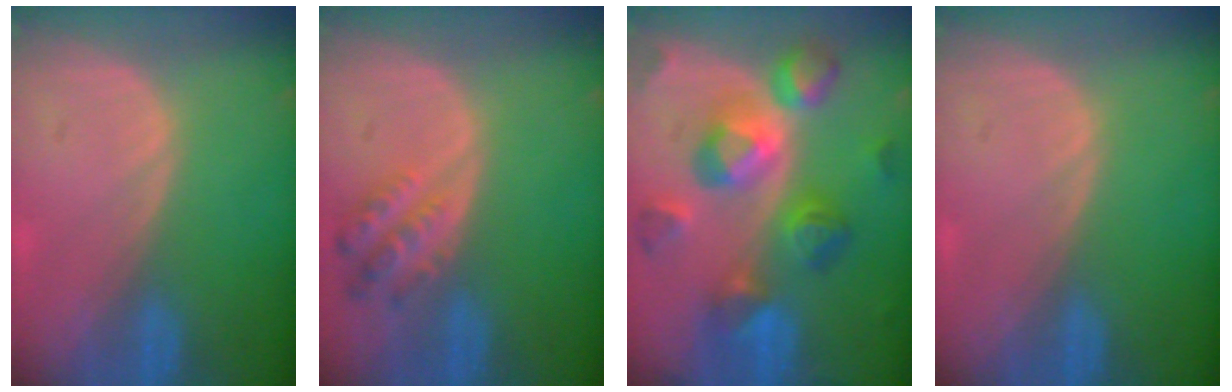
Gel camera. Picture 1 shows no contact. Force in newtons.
{"total": 4.9, "press": 4.8, "slide": 1.1}
{"total": 11.4, "press": 11.4, "slide": 0.9}
{"total": 0.0}